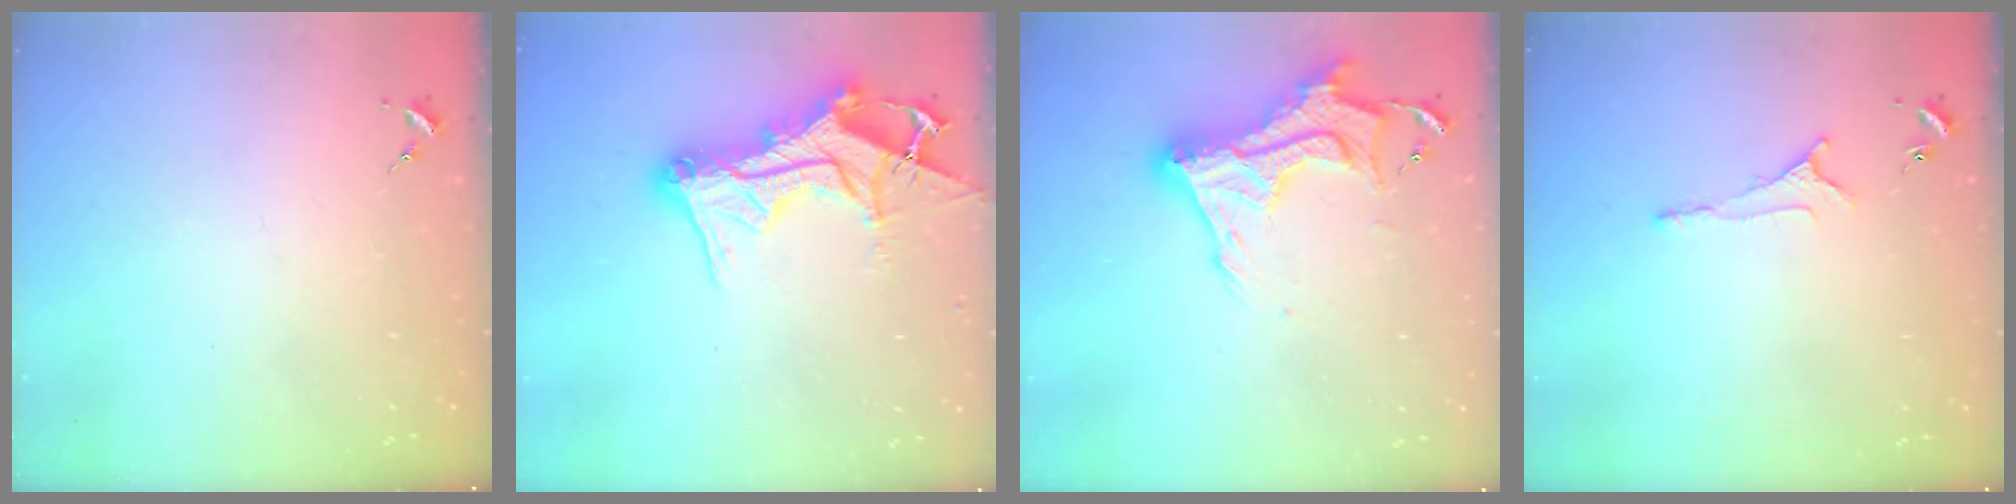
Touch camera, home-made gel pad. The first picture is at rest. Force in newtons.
{"total": 17.6, "press": 17.5, "slide": 1.8}
{"total": 16.8, "press": 16.7, "slide": 1.5}
{"total": 5.0, "press": 5.0, "slide": 0.8}